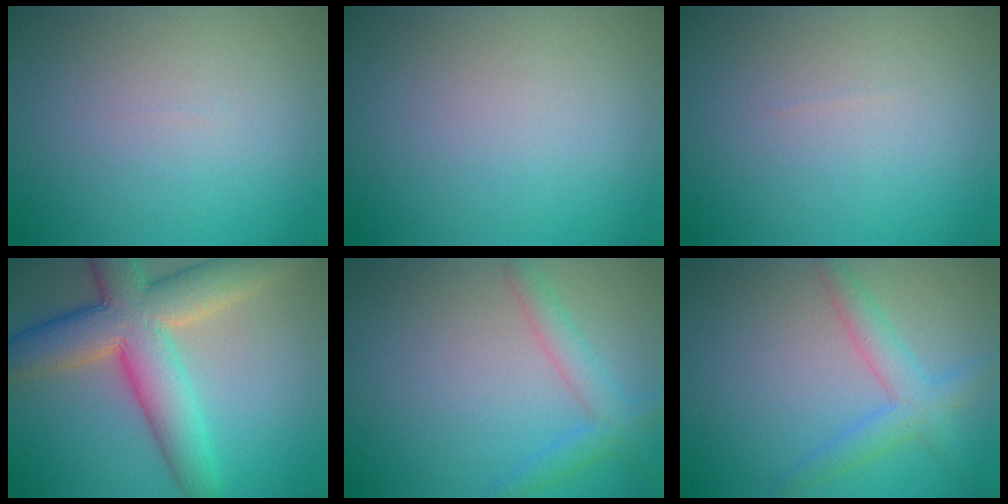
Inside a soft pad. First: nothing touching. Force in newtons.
{"total": 0.0}
{"total": 0.0}
{"total": 10.0, "press": 9.9, "slide": 0.8}
{"total": 2.7, "press": 2.7, "slide": 0.2}
{"total": 2.4, "press": 2.4, "slide": 0.2}